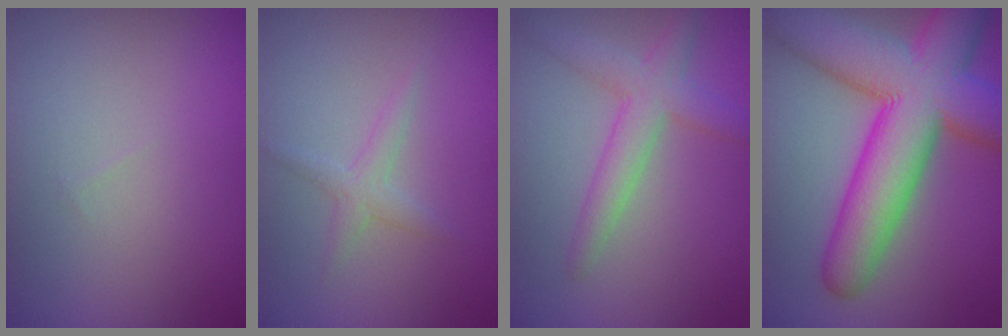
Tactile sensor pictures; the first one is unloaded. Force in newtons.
{"total": 1.6, "press": 1.6, "slide": 0.1}
{"total": 3.6, "press": 3.6, "slide": 0.1}
{"total": 13.3, "press": 13.3, "slide": 0.5}